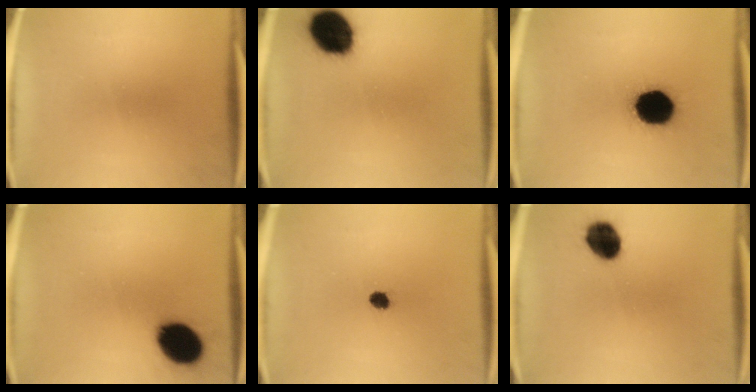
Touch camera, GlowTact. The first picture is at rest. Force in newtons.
{"total": 14.5}
{"total": 17.0}
{"total": 13.1}
{"total": 2.4}
{"total": 9.3}